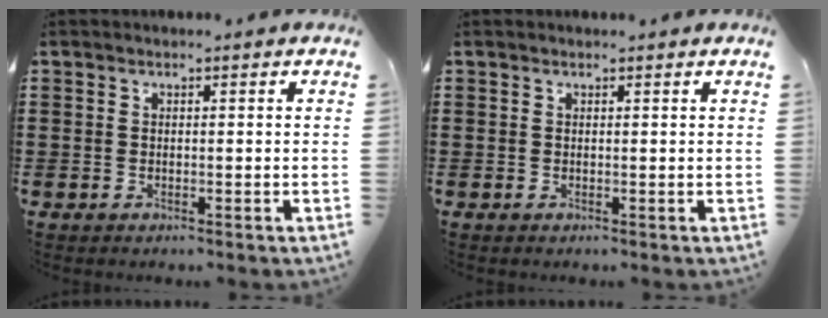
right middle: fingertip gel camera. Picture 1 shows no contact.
{"total": 0.0}